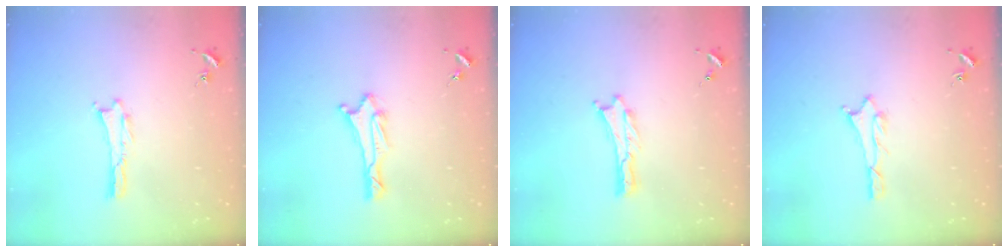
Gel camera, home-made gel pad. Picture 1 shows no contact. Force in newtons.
{"total": 2.0, "press": 1.8, "slide": 0.8}
{"total": 0.0}
{"total": 1.1, "press": 1.1, "slide": 0.1}